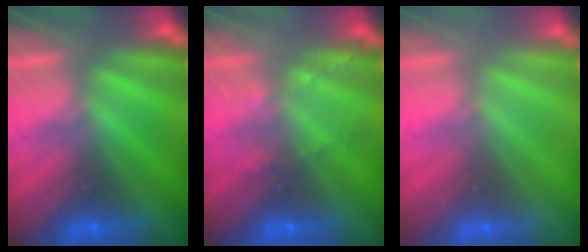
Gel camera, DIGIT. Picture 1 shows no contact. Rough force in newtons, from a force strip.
{"total": 2.2}
{"total": 3.2}